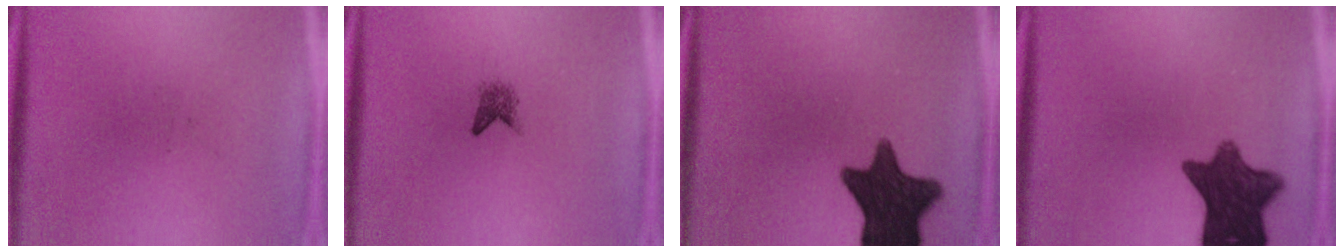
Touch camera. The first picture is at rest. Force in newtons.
{"total": 1.8}
{"total": 14.2}
{"total": 11.4}